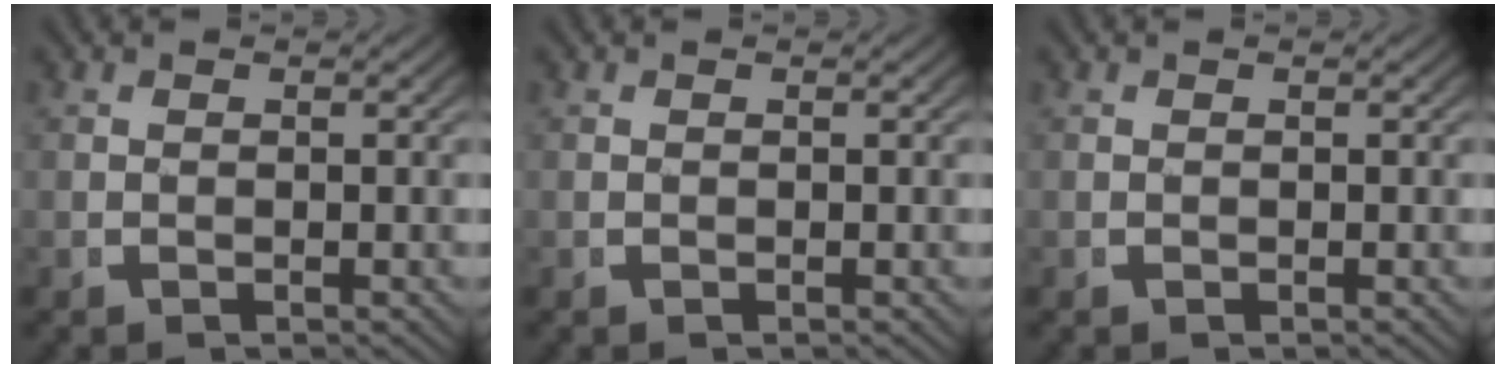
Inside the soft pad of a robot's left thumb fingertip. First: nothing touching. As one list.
[{"total": 0.0}, {"total": 0.0}]